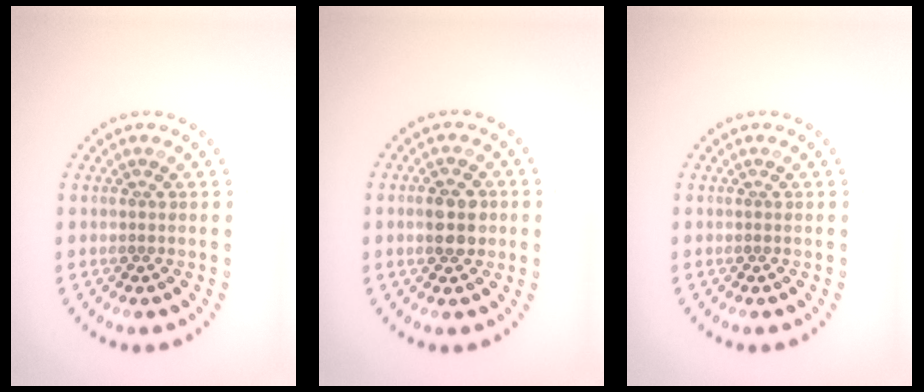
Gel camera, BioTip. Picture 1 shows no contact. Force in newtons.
{"total": 3.2, "press": 3.2, "slide": 0.0}
{"total": 0.0}